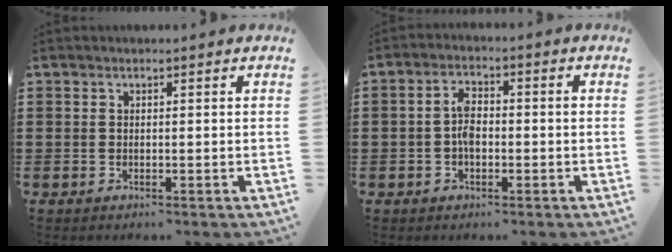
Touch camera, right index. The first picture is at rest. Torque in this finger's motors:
{"motor_torque": [1.05, -0.38, 0.33, 0.12]}